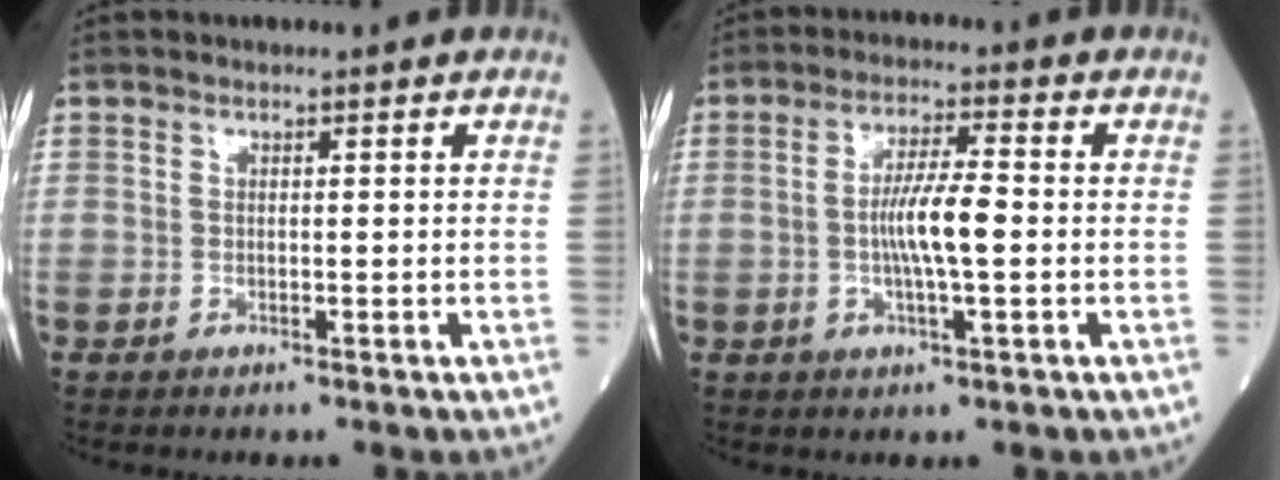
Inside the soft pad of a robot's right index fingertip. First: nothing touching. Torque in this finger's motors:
{"motor_torque": [0.41, 0.08, 0.17, 0.12]}